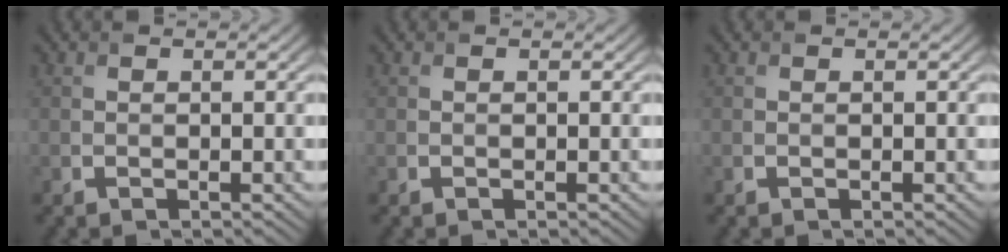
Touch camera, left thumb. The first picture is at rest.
{"total": 0.0}
{"total": 0.0}